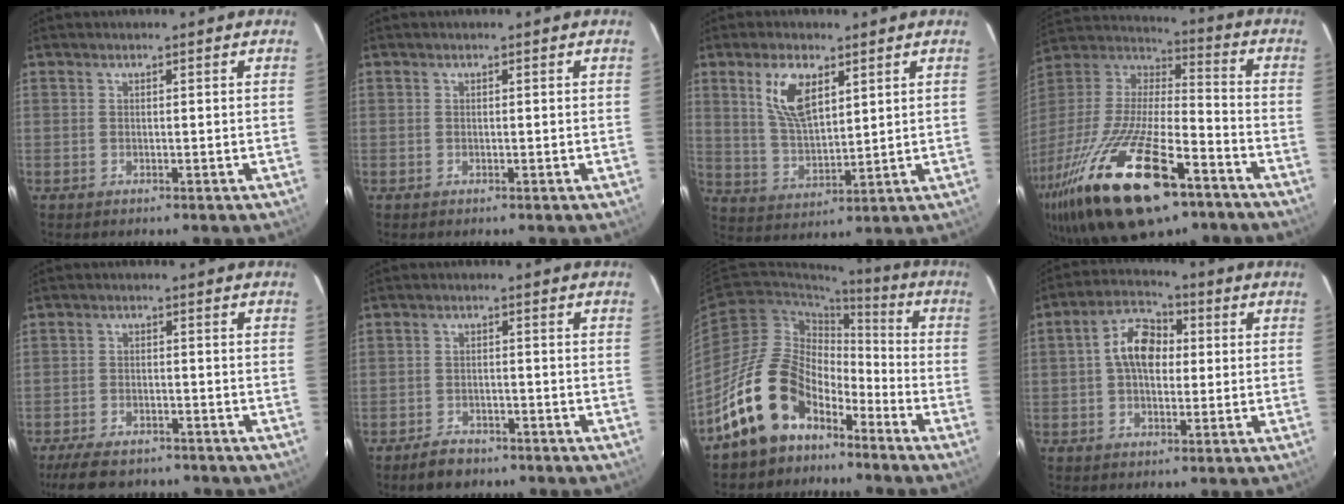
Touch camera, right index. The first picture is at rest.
{"total": 0.0}
{"total": 9.5, "force": [4.5, 4.4, 7.2], "torque": [-0.137, 0.004, 0.096]}
{"total": 31.6, "force": [-18.4, 10.9, 23.2], "torque": [-0.460, -0.061, -0.313]}
{"total": 9.2, "force": [-7.6, 3.4, 3.9], "torque": [-0.099, -0.012, -0.125]}
{"total": 4.4, "force": [-3.6, 2.2, 1.4], "torque": [-0.037, 0.007, -0.054]}
{"total": 15.3, "force": [-10.2, 9.1, 7.0], "torque": [-0.136, 0.022, -0.172]}
{"total": 8.6, "force": [0.7, 5.5, 6.5], "torque": [-0.121, 0.027, 0.009]}